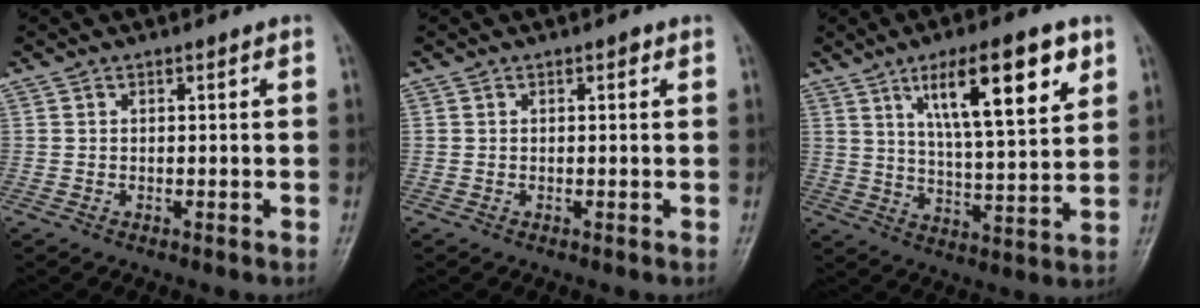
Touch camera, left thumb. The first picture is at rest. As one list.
[{"total": 0.6, "force": [0.3, 0.3, 0.5], "torque": [-0.006, 0.000, 0.002]}, {"total": 15.9, "force": [7.8, 4.2, 13.3], "torque": [-0.195, -0.033, 0.128]}]